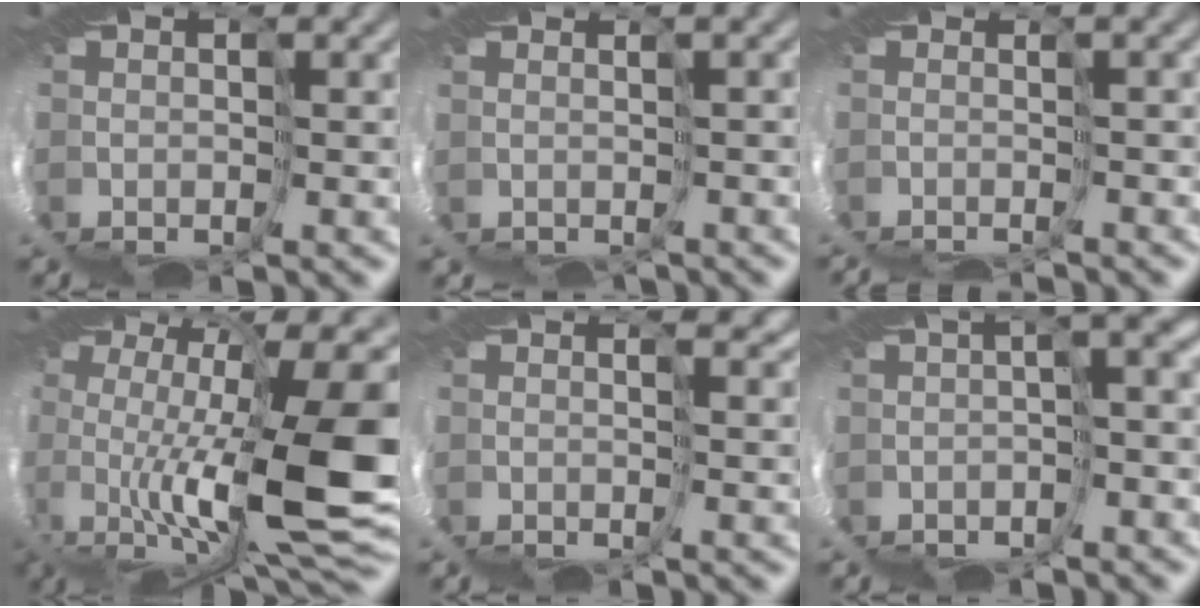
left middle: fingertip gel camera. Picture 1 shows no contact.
{"total": 2.6, "force": [-2.1, -0.6, -1.4], "torque": [0.012, -0.019, -0.007]}
{"total": 5.2, "force": [-4.1, -2.8, -1.8], "torque": [0.016, -0.012, -0.033]}
{"total": 8.3, "force": [1.6, -0.1, 8.1], "torque": [-0.175, -0.016, 0.040]}
{"total": 1.2, "force": [1.1, -0.5, 0.4], "torque": [-0.006, 0.002, 0.025]}
{"total": 3.0, "force": [-1.2, -2.7, 0.5], "torque": [-0.028, -0.015, -0.017]}